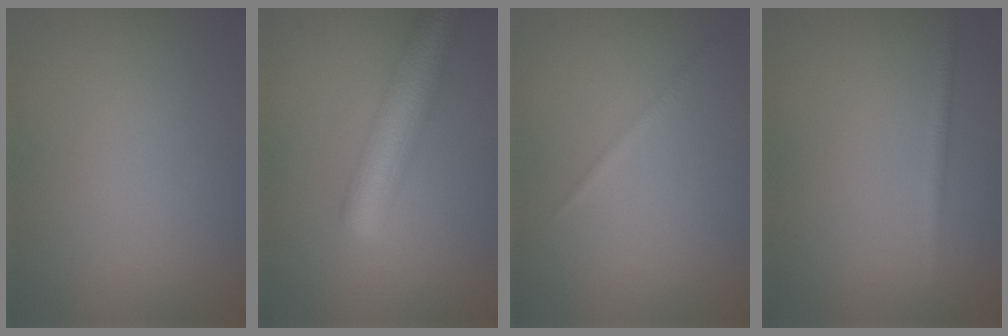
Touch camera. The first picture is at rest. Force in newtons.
{"total": 7.2, "press": 7.2, "slide": 0.4}
{"total": 0.7, "press": 0.7, "slide": 0.1}
{"total": 1.1, "press": 1.1, "slide": 0.1}